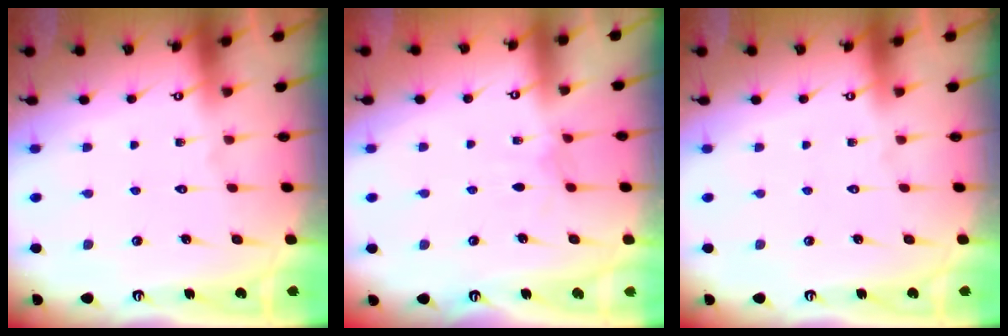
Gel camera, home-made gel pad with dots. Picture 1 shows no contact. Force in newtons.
{"total": 3.2, "press": 3.2, "slide": 0.5}
{"total": 0.0}